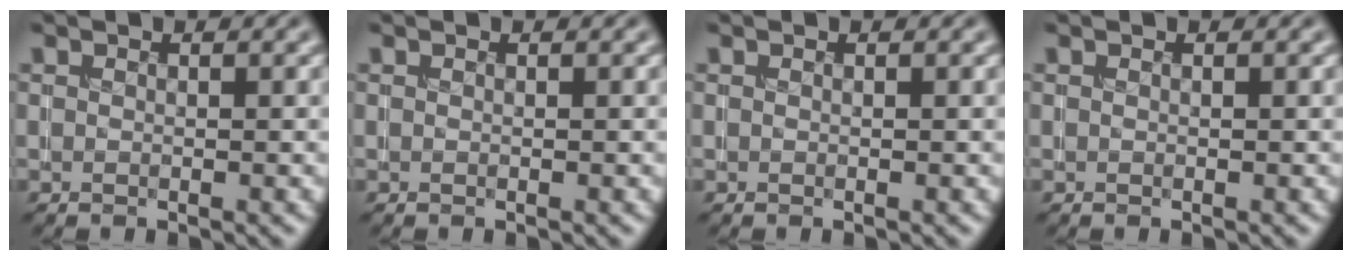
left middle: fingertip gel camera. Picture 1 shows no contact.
{"total": 0.0}
{"total": 0.0}
{"total": 0.0}